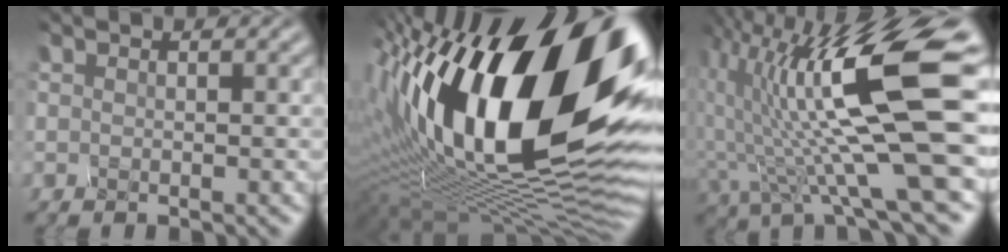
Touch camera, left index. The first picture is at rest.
{"total": 20.2, "force": [4.3, 9.0, 17.6], "torque": [-0.308, 0.025, 0.060]}
{"total": 13.0, "force": [2.1, 2.7, 12.5], "torque": [-0.216, 0.000, 0.040]}